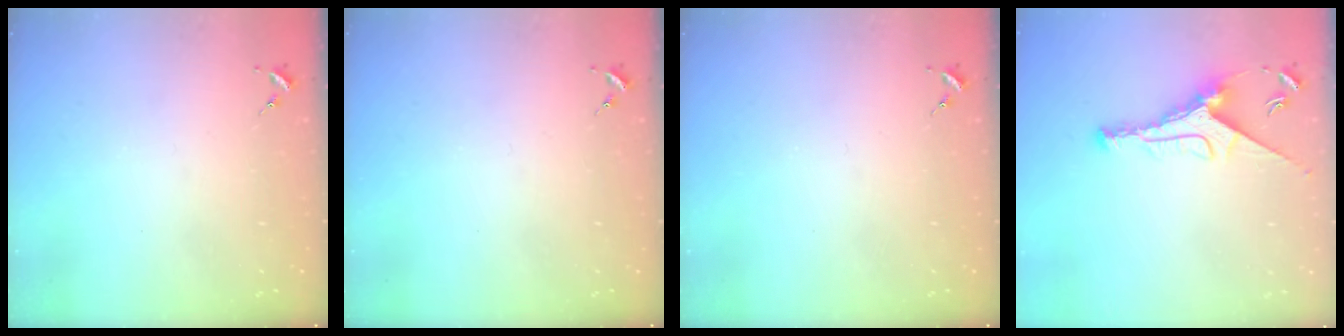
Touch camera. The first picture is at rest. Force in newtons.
{"total": 0.0}
{"total": 0.0}
{"total": 9.1, "press": 9.1, "slide": 0.3}